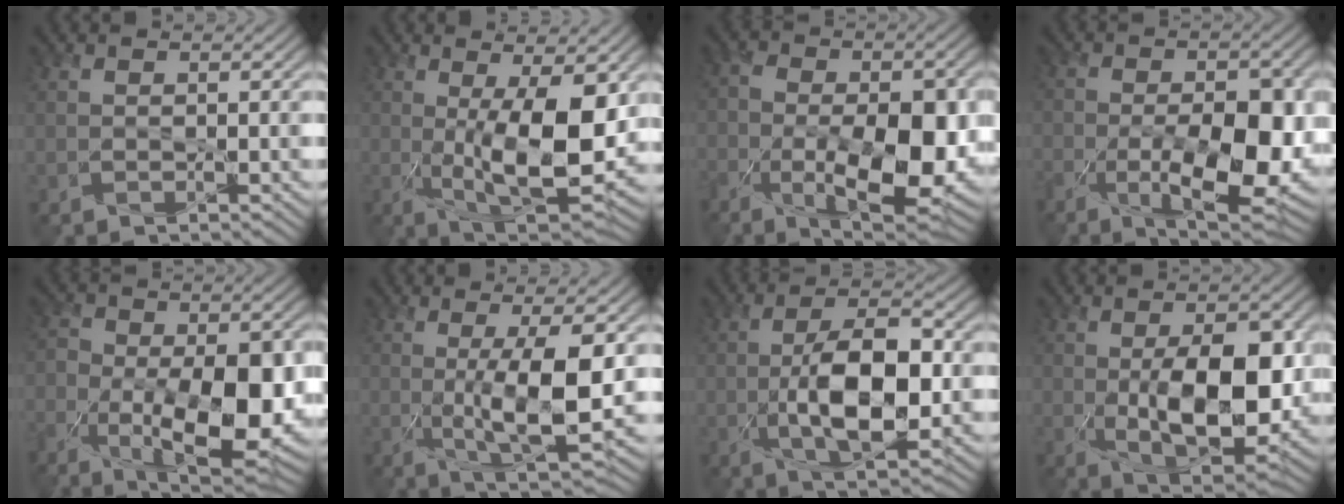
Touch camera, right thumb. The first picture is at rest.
{"total": 12.1, "force": [0.2, 4.5, 11.2], "torque": [-0.190, -0.019, 0.010]}
{"total": 15.5, "force": [-4.8, 7.9, 12.4], "torque": [-0.222, -0.036, -0.069]}
{"total": 14.2, "force": [-4.6, 6.4, 11.8], "torque": [-0.190, -0.025, -0.069]}
{"total": 16.8, "force": [-5.5, 8.6, 13.4], "torque": [-0.230, -0.038, -0.078]}
{"total": 9.6, "force": [-0.2, 2.6, 9.3], "torque": [-0.161, -0.008, 0.000]}
{"total": 10.7, "force": [-1.7, 4.6, 9.5], "torque": [-0.168, -0.001, -0.029]}
{"total": 12.3, "force": [-0.8, 6.2, 10.6], "torque": [-0.178, -0.019, -0.001]}